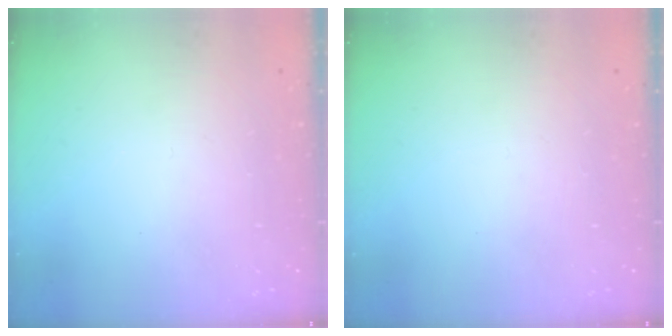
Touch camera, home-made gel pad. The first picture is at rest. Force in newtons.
{"total": 0.0}